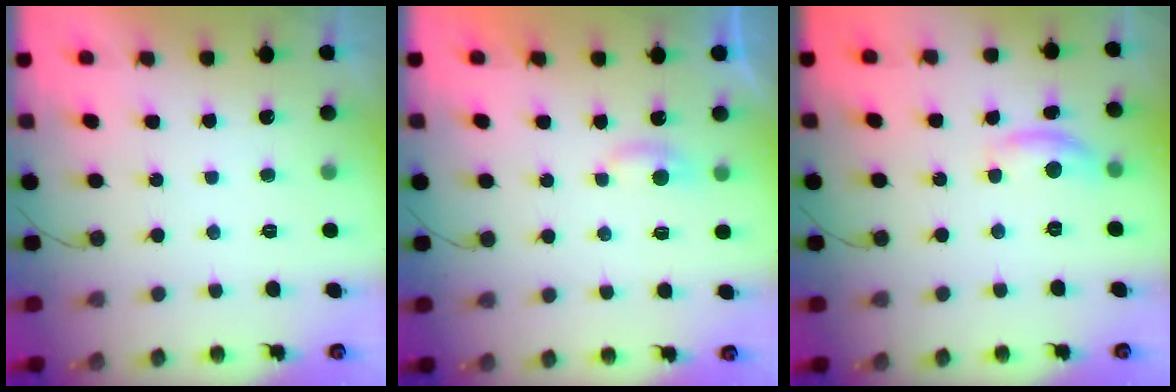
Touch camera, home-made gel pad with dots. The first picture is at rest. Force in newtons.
{"total": 2.8, "press": 2.8, "slide": 0.3}
{"total": 8.2, "press": 8.2, "slide": 0.3}